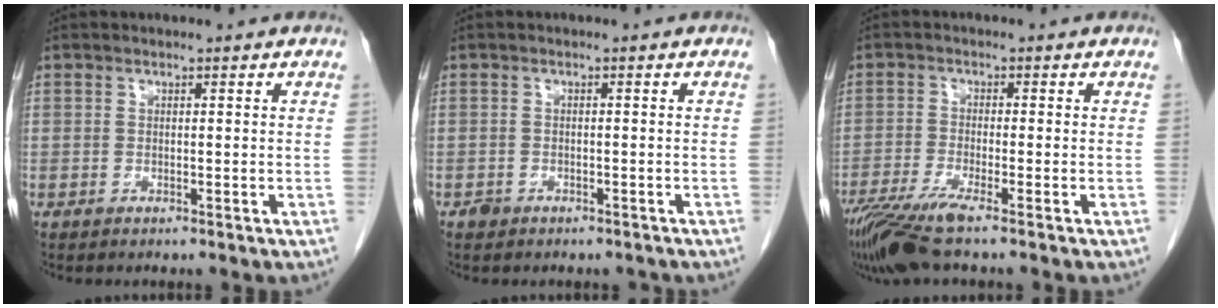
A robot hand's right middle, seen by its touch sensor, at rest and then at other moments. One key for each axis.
{"total": 2.5, "fx": -2.0, "fy": 1.4, "fz": 0.5, "tx": -0.011, "ty": 0.004, "tz": -0.026}
{"total": 7.6, "fx": -5.7, "fy": -0.3, "fz": 5.1, "tx": -0.096, "ty": -0.023, "tz": -0.103}